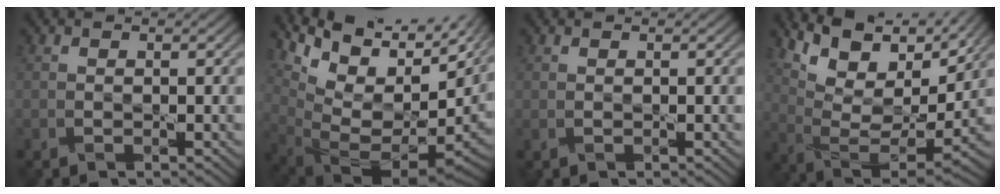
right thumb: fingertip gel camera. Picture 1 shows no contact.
{"total": 17.0, "force": [5.4, 9.1, 13.3], "torque": [-0.208, 0.029, 0.141]}
{"total": 0.0}
{"total": 14.4, "force": [10.2, 4.7, 9.0], "torque": [-0.204, 0.005, 0.164]}